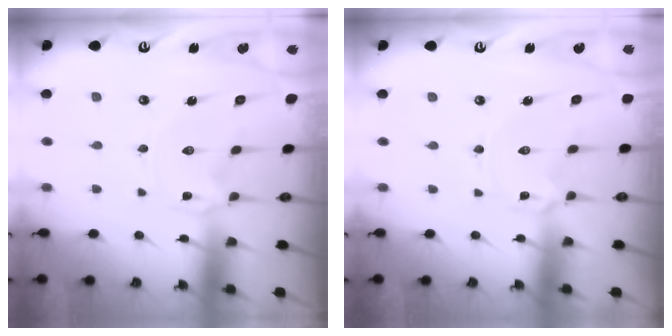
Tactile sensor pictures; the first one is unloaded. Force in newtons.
{"total": 2.5, "press": 2.5, "slide": 0.3}